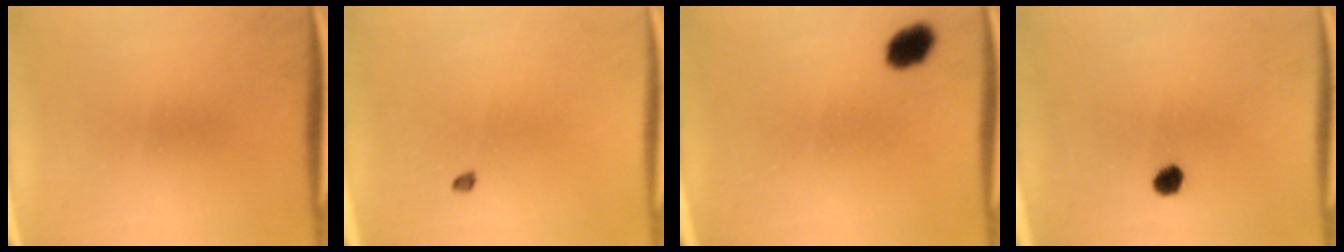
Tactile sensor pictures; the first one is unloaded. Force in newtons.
{"total": 0.9}
{"total": 3.2}
{"total": 2.5}